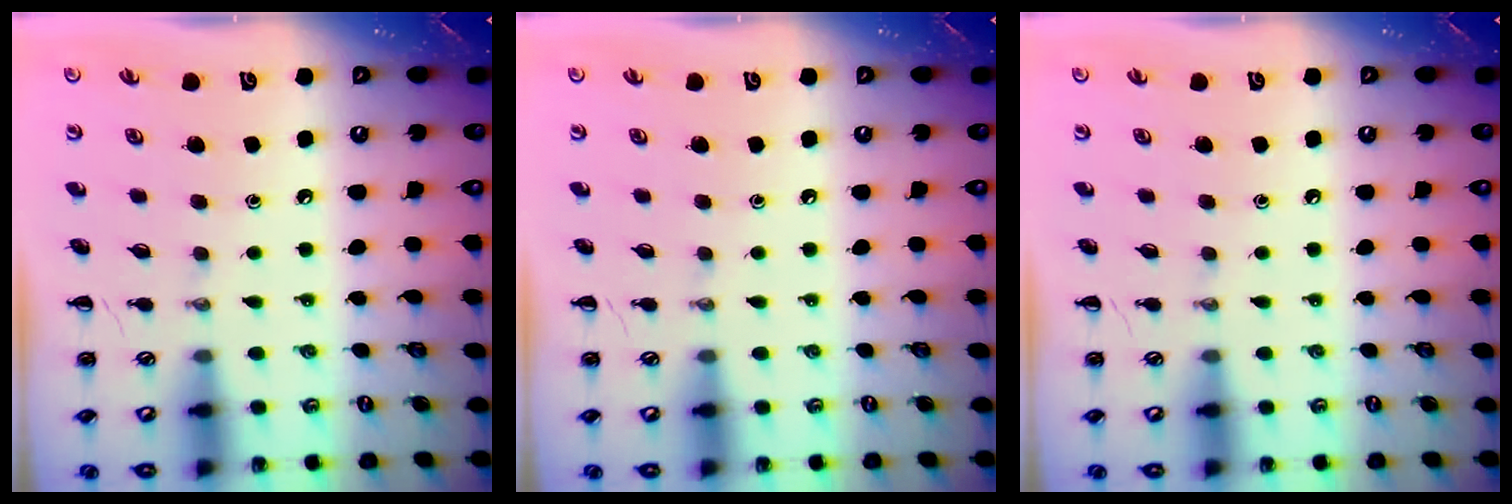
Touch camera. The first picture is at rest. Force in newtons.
{"total": 0.0}
{"total": 0.0}